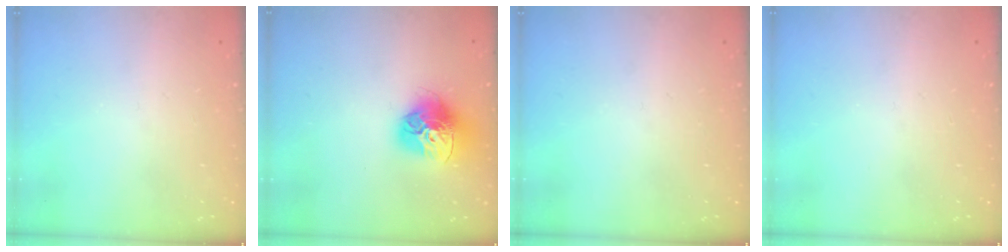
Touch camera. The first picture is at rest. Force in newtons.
{"total": 16.0, "press": 15.9, "slide": 1.7}
{"total": 0.0}
{"total": 0.0}